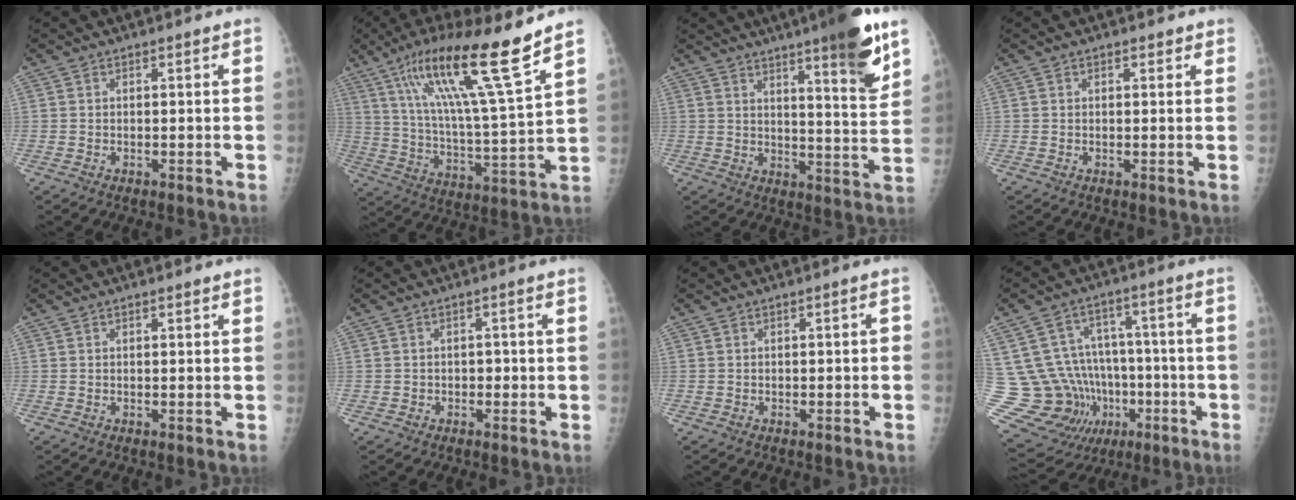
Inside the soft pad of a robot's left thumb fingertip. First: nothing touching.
{"total": 20.6, "force": [13.2, 1.1, 15.7], "torque": [-0.256, -0.056, 0.228]}
{"total": 14.5, "force": [9.0, 2.0, 11.2], "torque": [-0.140, -0.054, 0.130]}
{"total": 1.3, "force": [1.0, 0.8, 0.5], "torque": [0.004, -0.004, 0.008]}
{"total": 0.7, "force": [0.5, 0.3, 0.4], "torque": [-0.006, -0.003, 0.006]}
{"total": 1.2, "force": [-0.4, 1.1, 0.4], "torque": [0.003, 0.006, -0.007]}
{"total": 1.0, "force": [-0.3, 0.6, 0.7], "torque": [-0.006, 0.010, -0.007]}
{"total": 21.8, "force": [-3.3, 19.0, 10.1], "torque": [-0.182, 0.066, -0.022]}